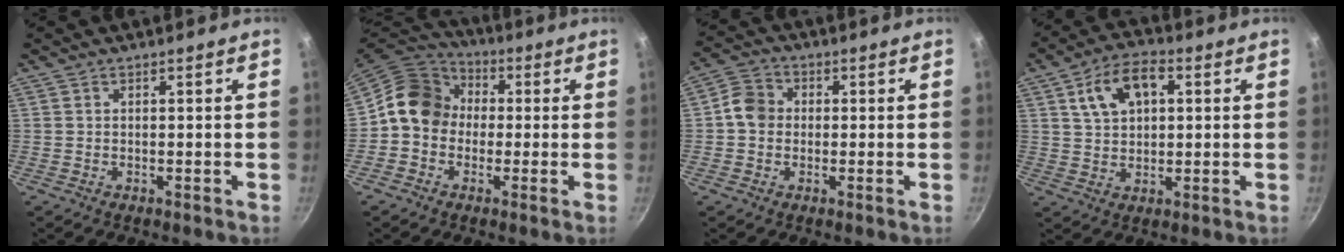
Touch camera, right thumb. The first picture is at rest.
{"total": 11.7, "force": [0.3, 10.0, 6.0], "torque": [-0.067, 0.030, -0.019]}
{"total": 5.7, "force": [-0.1, 5.0, 2.8], "torque": [-0.030, 0.014, -0.019]}
{"total": 10.3, "force": [3.1, 6.3, 7.4], "torque": [-0.111, 0.013, 0.051]}